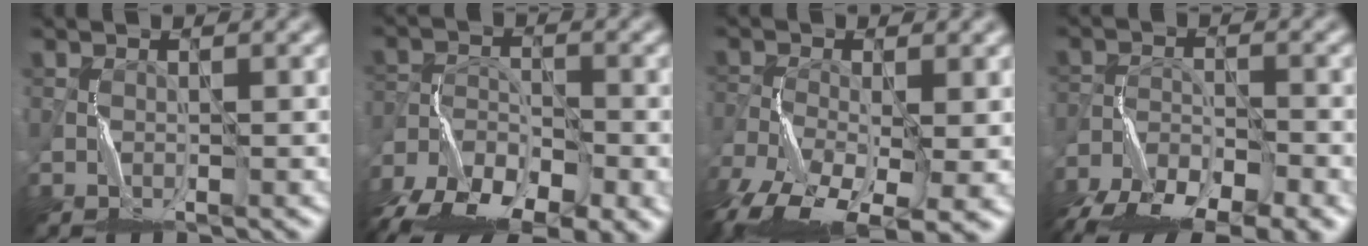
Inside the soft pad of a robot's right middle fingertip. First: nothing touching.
{"total": 11.7, "force": [-8.1, 5.3, 6.5], "torque": [-0.115, -0.022, -0.137]}
{"total": 10.8, "force": [-5.9, 4.9, 7.5], "torque": [-0.155, -0.028, -0.108]}
{"total": 12.0, "force": [-9.1, 4.6, 6.3], "torque": [-0.113, -0.030, -0.144]}